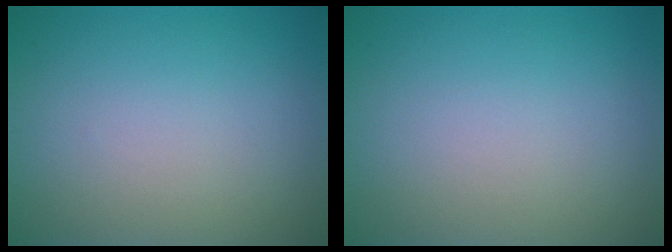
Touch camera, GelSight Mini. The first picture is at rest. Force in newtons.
{"total": 0.0}